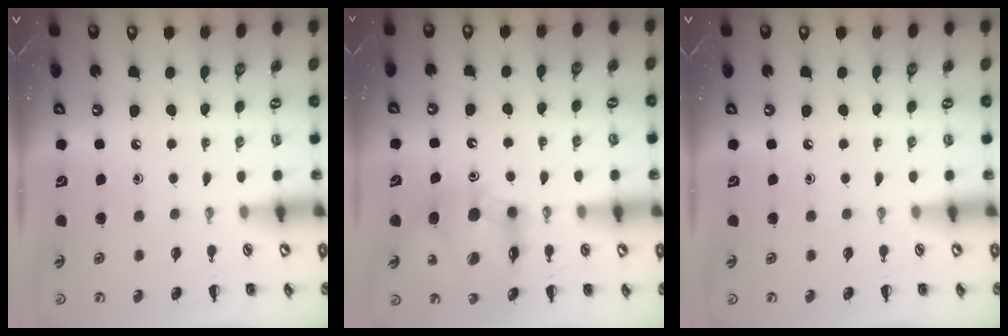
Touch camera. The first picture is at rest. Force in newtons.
{"total": 13.9, "press": 13.3, "slide": 4.0}
{"total": 0.0}